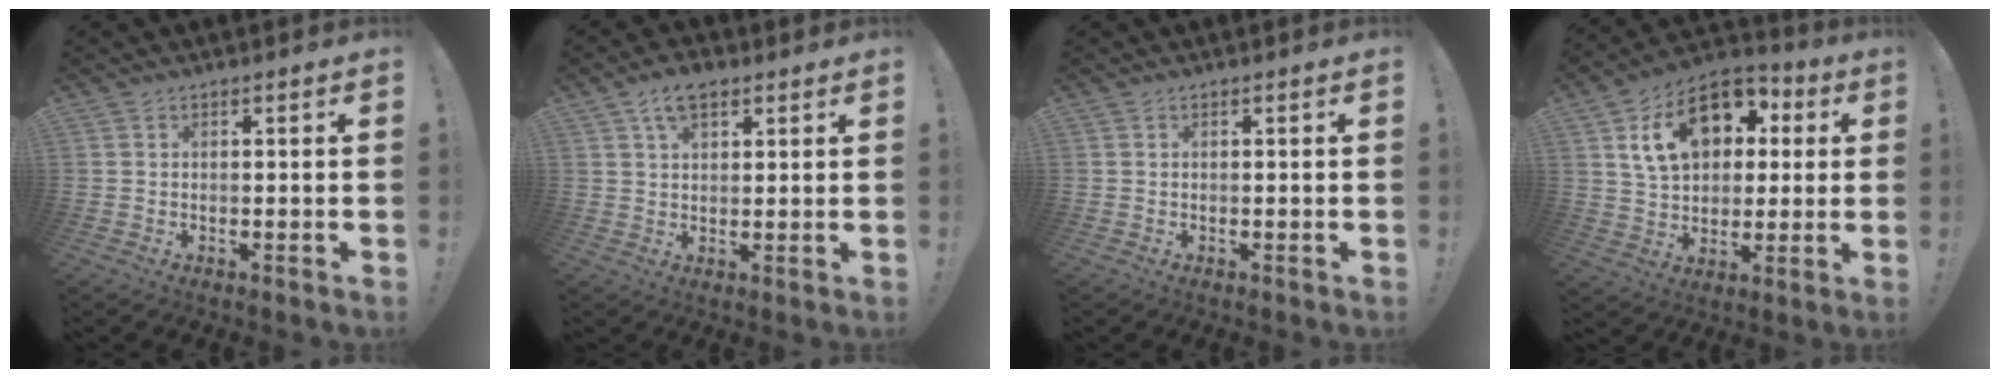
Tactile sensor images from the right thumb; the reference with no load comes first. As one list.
[{"total": 6.0, "force": [3.3, 3.2, 3.8], "torque": [-0.060, -0.006, 0.060]}, {"total": 0.0}, {"total": 18.9, "force": [6.5, 13.2, 11.9], "torque": [-0.178, -0.012, 0.123]}]